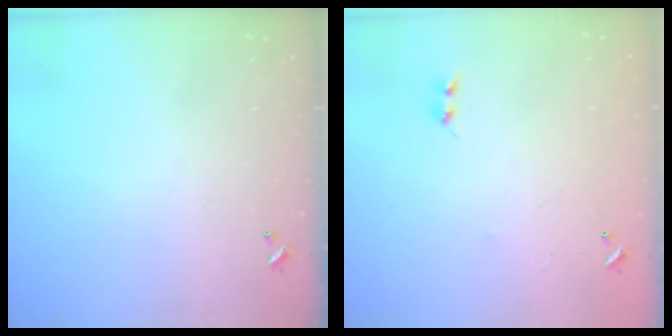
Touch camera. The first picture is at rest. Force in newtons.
{"total": 5.9, "press": 5.9, "slide": 0.6}